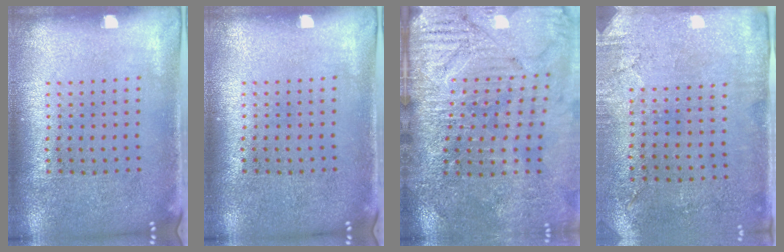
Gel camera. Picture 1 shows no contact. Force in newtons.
{"total": 0.0}
{"total": 3.6, "press": 3.4, "slide": 1.2}
{"total": 2.9, "press": 2.4, "slide": 1.7}